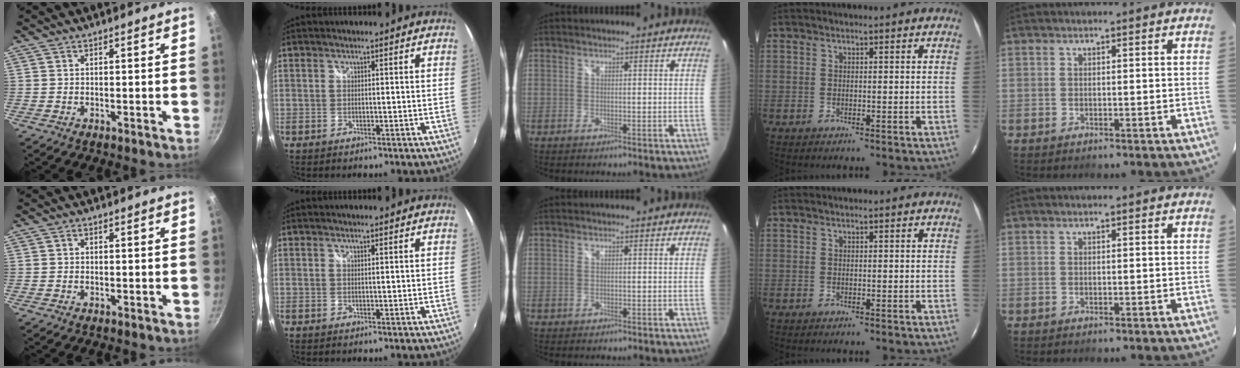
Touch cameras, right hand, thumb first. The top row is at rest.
{}